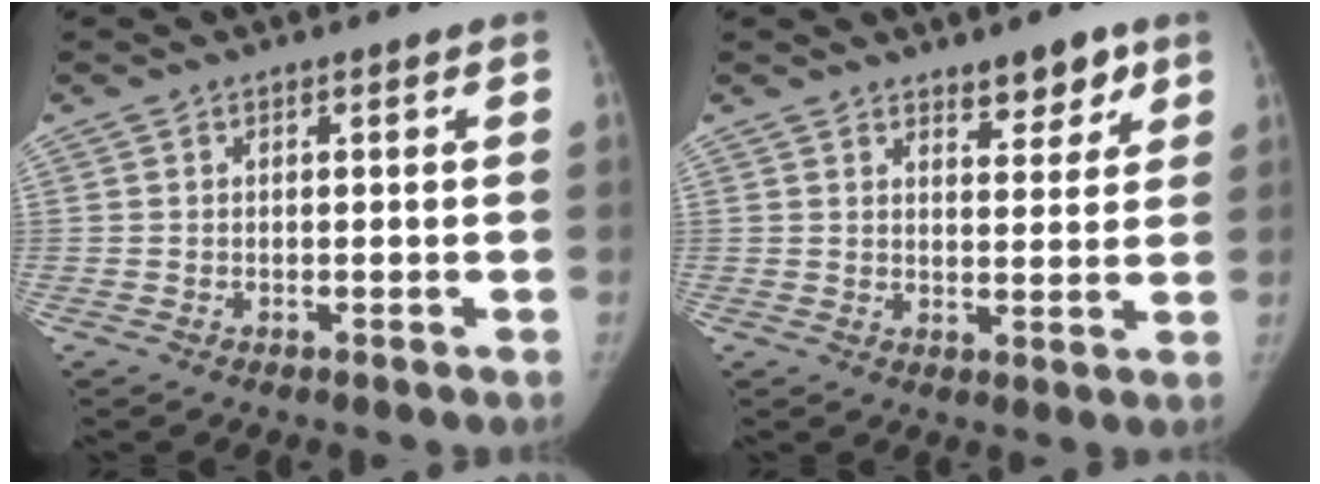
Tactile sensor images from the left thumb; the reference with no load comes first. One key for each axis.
{"total": 5.6, "fx": 3.9, "fy": 2.5, "fz": 3.2, "tx": -0.011, "ty": -0.026, "tz": 0.056}